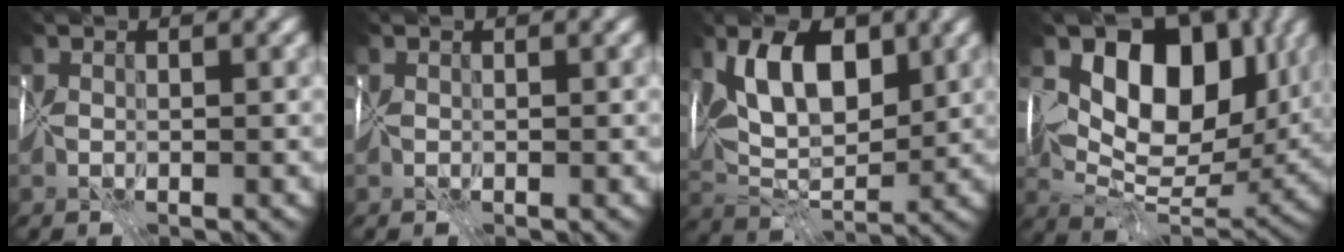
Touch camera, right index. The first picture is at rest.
{"total": 0.0}
{"total": 7.1, "force": [2.8, 3.4, 5.6], "torque": [-0.088, -0.004, 0.042]}
{"total": 11.2, "force": [4.3, 6.9, 7.8], "torque": [-0.081, -0.009, 0.076]}